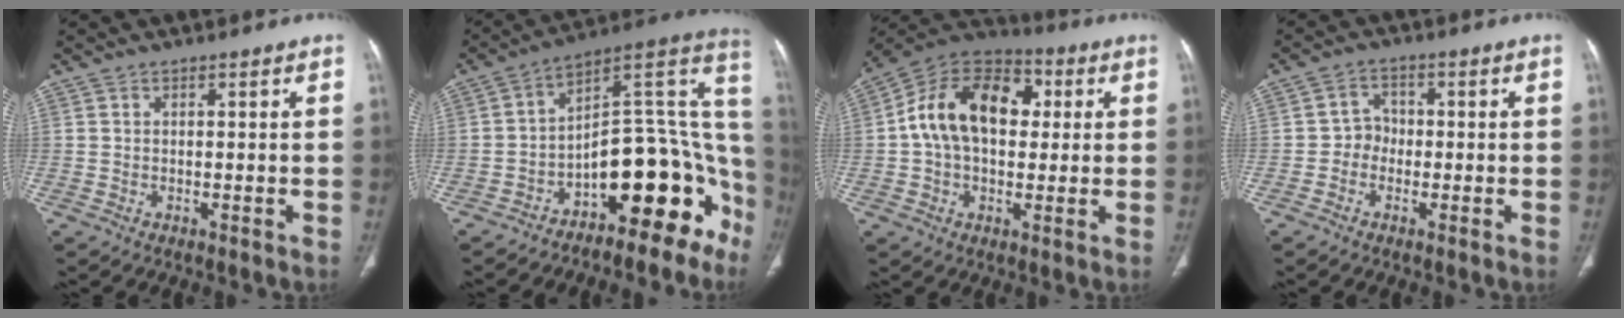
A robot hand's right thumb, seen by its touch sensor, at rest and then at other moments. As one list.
[{"total": 18.7, "force": [-10.3, 8.7, 13.0], "torque": [-0.102, 0.144, -0.154]}, {"total": 17.8, "force": [2.5, 11.8, 13.1], "torque": [-0.196, 0.031, 0.034]}, {"total": 3.4, "force": [-1.0, 3.0, 1.2], "torque": [0.001, 0.014, -0.028]}]